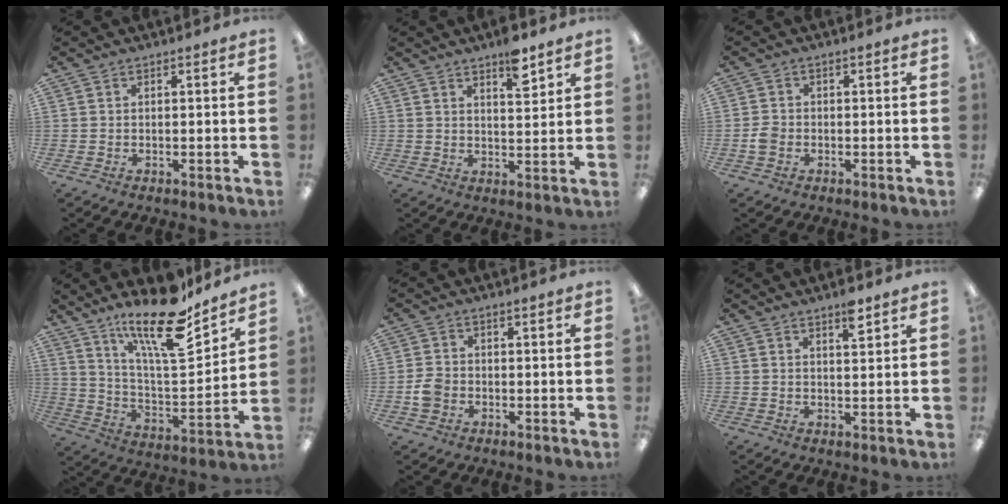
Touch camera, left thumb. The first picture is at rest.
{"total": 6.8, "force": [5.0, 2.4, 4.0], "torque": [-0.042, -0.031, 0.081]}
{"total": 2.6, "force": [-1.0, 2.0, 1.4], "torque": [-0.023, 0.006, -0.018]}
{"total": 20.2, "force": [14.8, 5.6, 12.5], "torque": [-0.213, -0.097, 0.246]}
{"total": 3.8, "force": [-1.3, 3.0, 1.9], "torque": [-0.038, 0.008, -0.027]}
{"total": 4.2, "force": [2.9, 1.2, 2.8], "torque": [-0.038, -0.009, 0.046]}